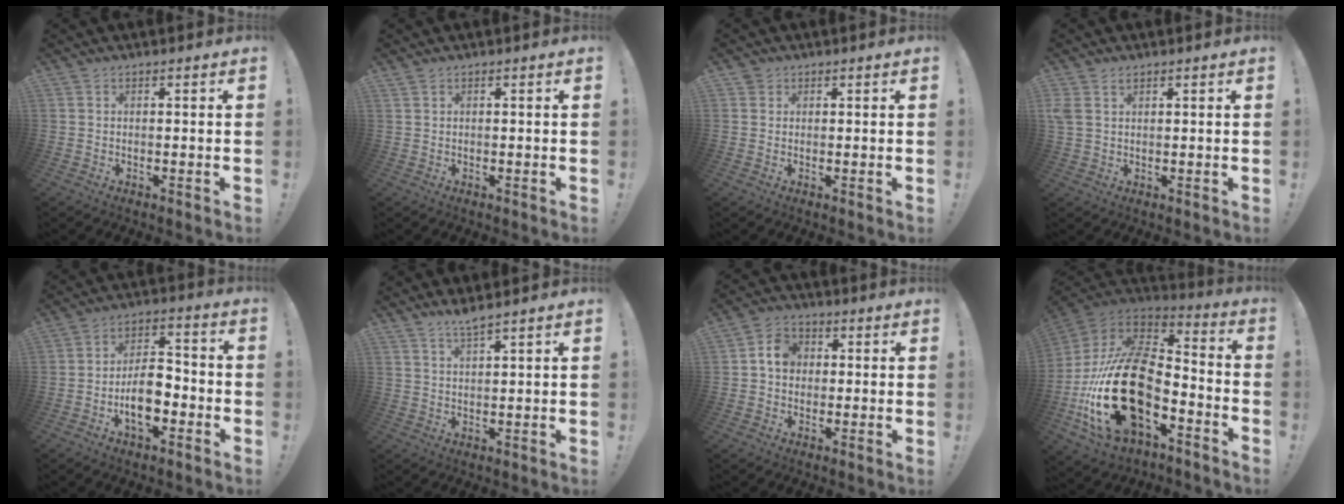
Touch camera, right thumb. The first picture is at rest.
{"total": 0.6, "force": [0.5, 0.3, 0.2], "torque": [-0.007, 0.001, 0.010]}
{"total": 1.6, "force": [0.9, 1.3, 0.2], "torque": [0.001, -0.005, 0.016]}
{"total": 3.2, "force": [1.9, 1.9, 1.7], "torque": [-0.034, -0.005, 0.038]}
{"total": 11.0, "force": [-4.5, 5.8, 8.2], "torque": [-0.147, 0.019, -0.080]}
{"total": 3.6, "force": [3.0, -0.2, 2.0], "torque": [-0.038, -0.018, 0.050]}
{"total": 6.8, "force": [0.7, 5.5, 3.8], "torque": [-0.055, 0.014, 0.014]}
{"total": 29.5, "force": [-7.2, 17.2, 22.8], "torque": [-0.451, 0.025, -0.103]}